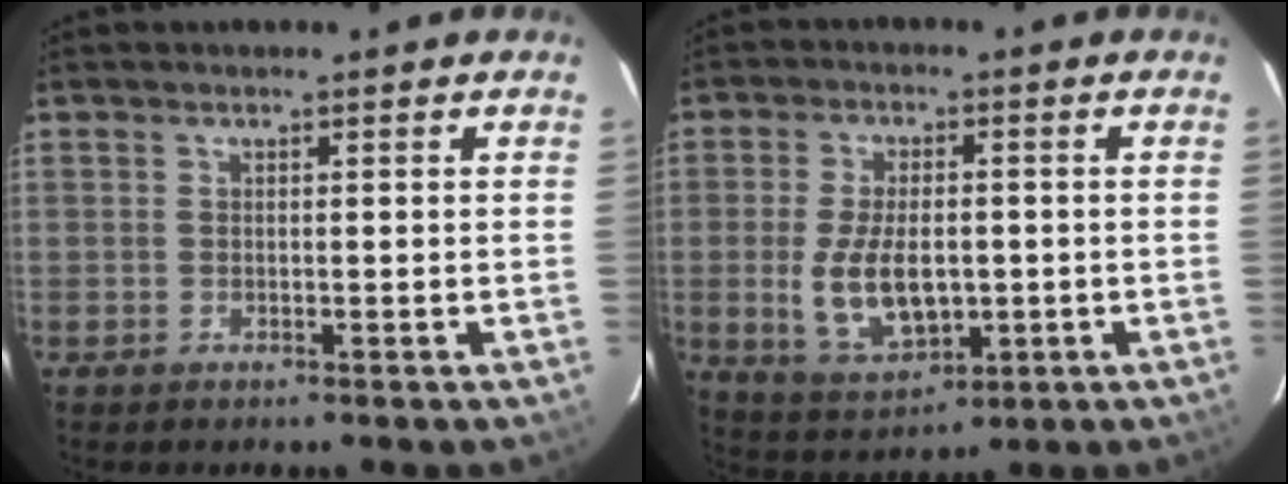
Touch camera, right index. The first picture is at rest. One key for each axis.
{"total": 11.2, "fx": -1.5, "fy": 5.9, "fz": 9.4, "tx": -0.190, "ty": -0.011, "tz": -0.012}